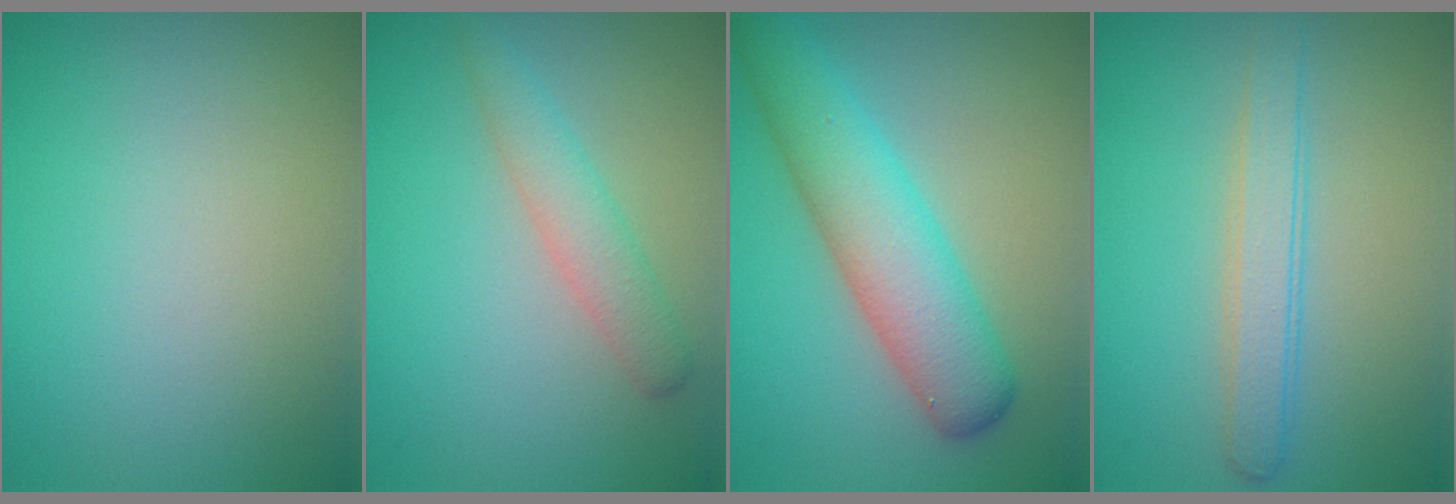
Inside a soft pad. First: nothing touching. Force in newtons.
{"total": 2.7, "press": 2.7, "slide": 0.1}
{"total": 6.6, "press": 6.6, "slide": 0.2}
{"total": 2.7, "press": 2.7, "slide": 0.1}